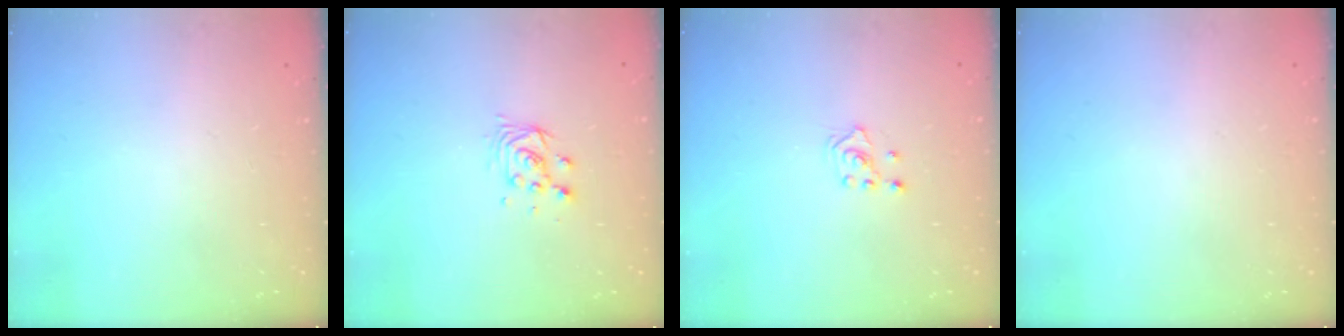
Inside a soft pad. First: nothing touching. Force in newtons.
{"total": 4.2, "press": 4.2, "slide": 0.3}
{"total": 2.1, "press": 1.8, "slide": 0.9}
{"total": 0.0}